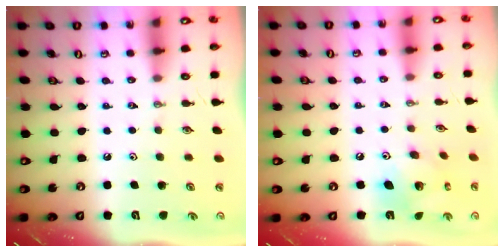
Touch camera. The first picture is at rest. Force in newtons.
{"total": 11.7, "press": 11.6, "slide": 1.0}